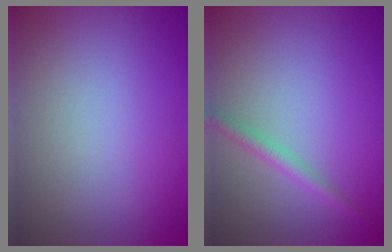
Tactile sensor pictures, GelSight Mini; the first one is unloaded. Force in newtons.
{"total": 1.7, "press": 1.7, "slide": 0.1}